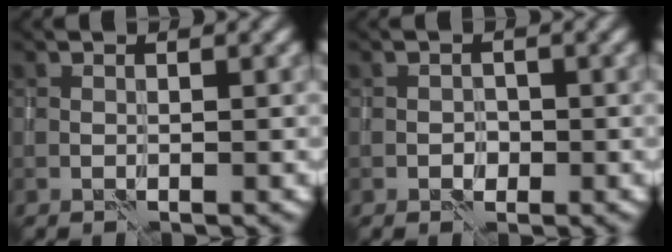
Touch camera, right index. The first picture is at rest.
{"total": 0.9, "force": [-0.5, 0.8, 0.3], "torque": [-0.003, -0.001, -0.008]}